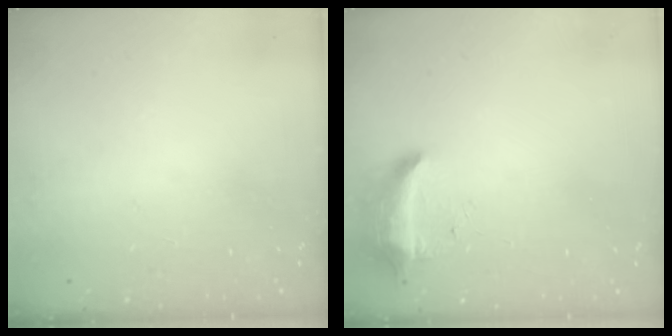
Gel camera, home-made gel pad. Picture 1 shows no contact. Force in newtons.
{"total": 8.3, "press": 8.3, "slide": 0.1}